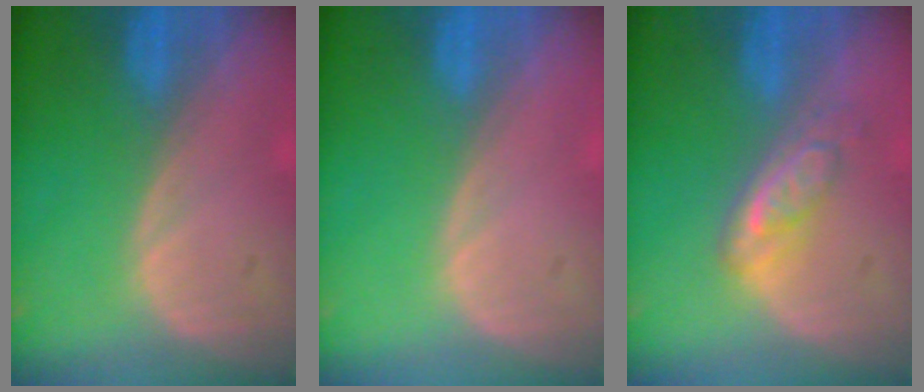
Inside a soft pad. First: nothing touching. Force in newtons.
{"total": 0.0}
{"total": 5.0, "press": 4.6, "slide": 2.0}